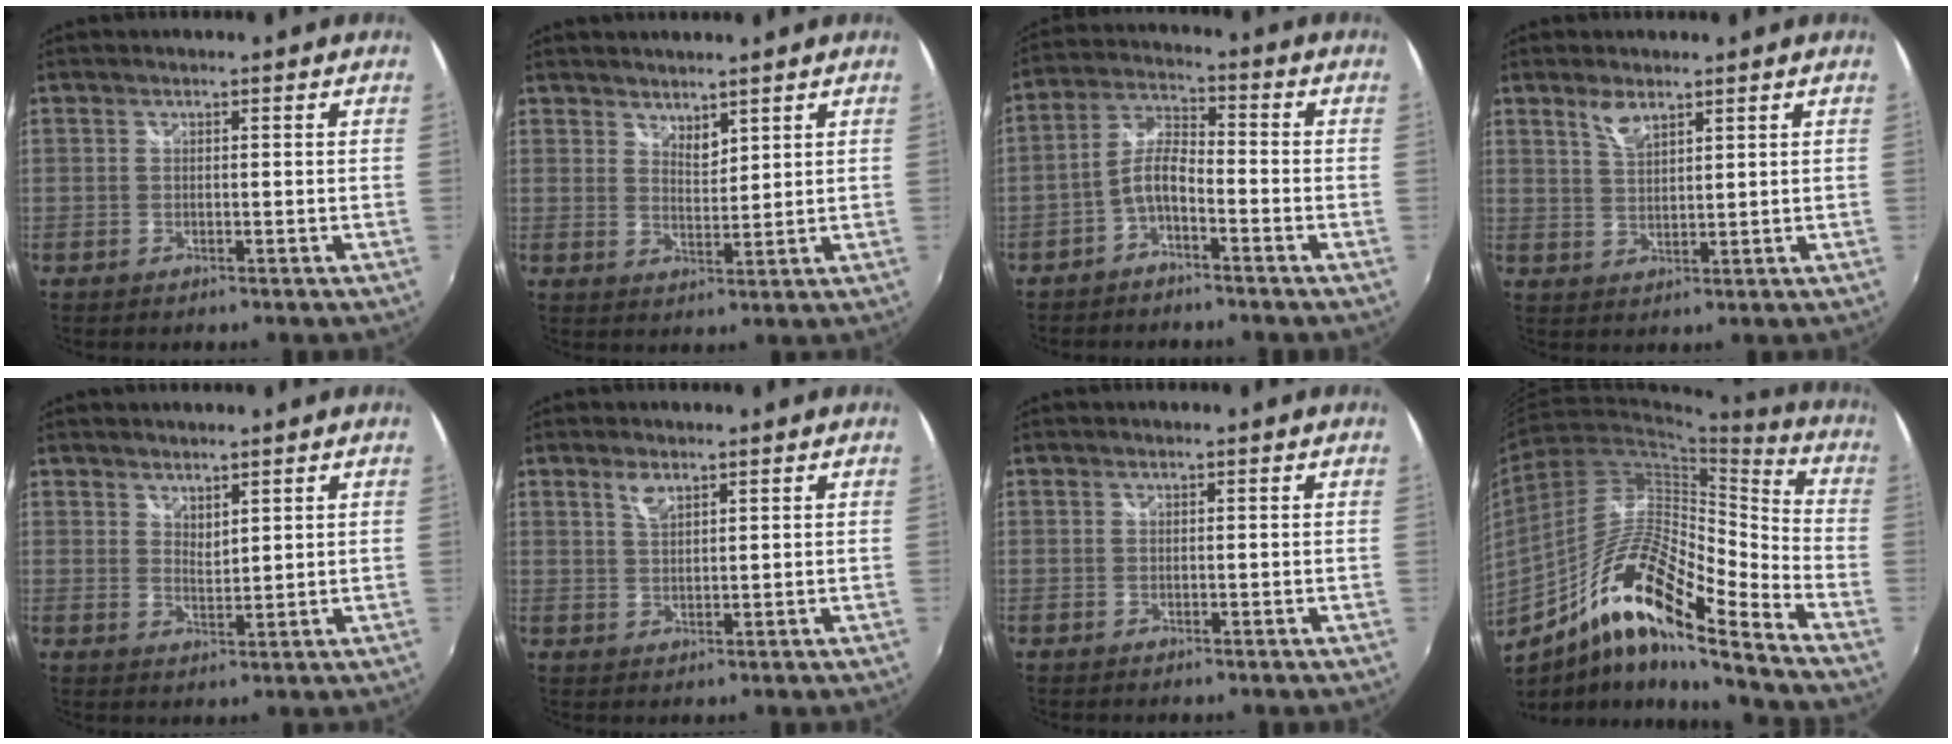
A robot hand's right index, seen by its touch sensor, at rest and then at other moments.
{"total": 3.2, "force": [2.9, 1.1, 1.0], "torque": [-0.013, -0.002, 0.050]}
{"total": 5.5, "force": [-3.1, 1.8, 4.1], "torque": [-0.100, 0.017, -0.063]}
{"total": 3.7, "force": [2.7, 1.2, 2.3], "torque": [-0.042, -0.001, 0.050]}
{"total": 2.6, "force": [2.2, 0.9, 1.1], "torque": [-0.016, -0.001, 0.039]}
{"total": 2.8, "force": [1.8, 1.1, 1.8], "torque": [-0.031, 0.001, 0.033]}
{"total": 0.0}
{"total": 18.1, "force": [-10.8, 3.4, 14.1], "torque": [-0.261, 0.001, -0.213]}